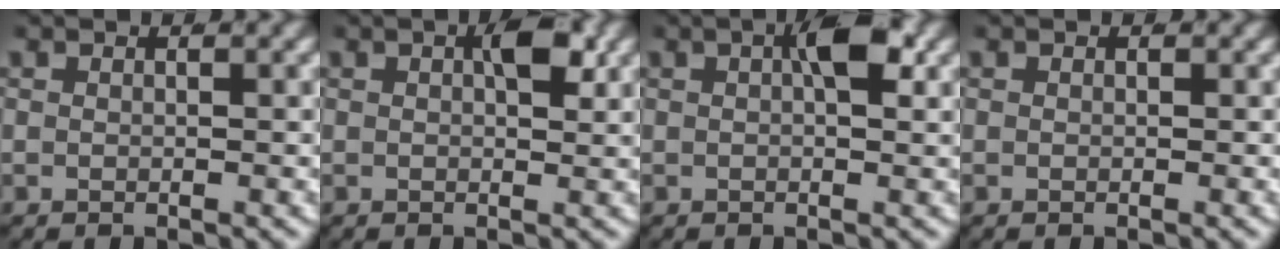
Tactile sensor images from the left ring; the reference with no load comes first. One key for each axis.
{"total": 2.7, "fx": 0.8, "fy": 0.8, "fz": 2.4, "tx": -0.035, "ty": 0.003, "tz": 0.011}
{"total": 3.4, "fx": 0.9, "fy": 0.9, "fz": 3.2, "tx": -0.048, "ty": 0.007, "tz": 0.011}
{"total": 0.0}